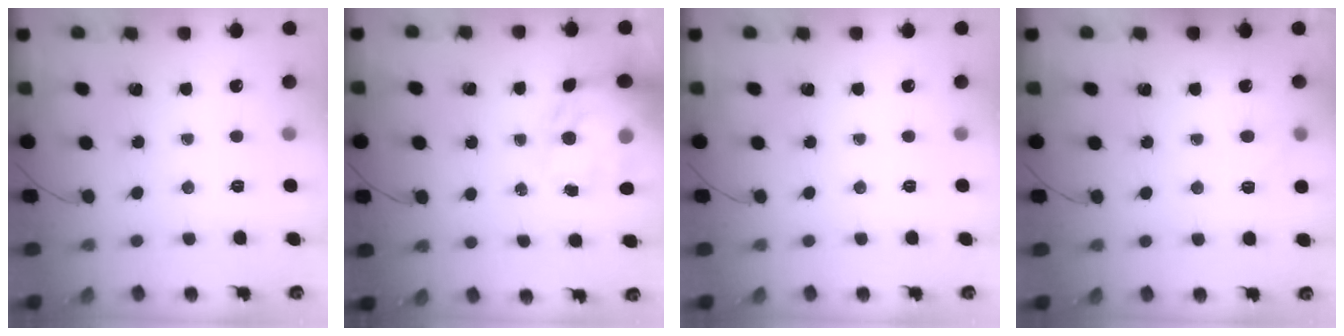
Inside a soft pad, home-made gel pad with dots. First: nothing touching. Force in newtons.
{"total": 15.7, "press": 15.1, "slide": 4.1}
{"total": 0.0}
{"total": 6.3, "press": 6.1, "slide": 1.5}